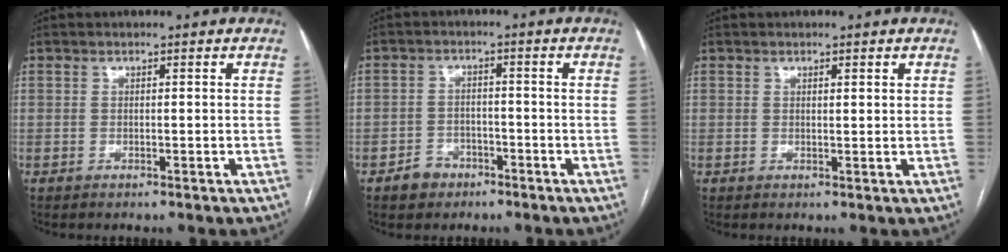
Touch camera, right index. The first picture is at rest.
{"total": 3.8, "force": [-2.4, 2.9, 0.7], "torque": [-0.007, 0.010, -0.035]}
{"total": 1.1, "force": [0.7, 0.2, 0.9], "torque": [-0.015, 0.000, 0.010]}